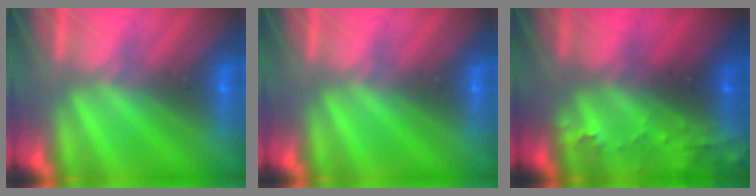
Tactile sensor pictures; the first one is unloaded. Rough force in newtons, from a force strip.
{"total": 0.0}
{"total": 5.9}